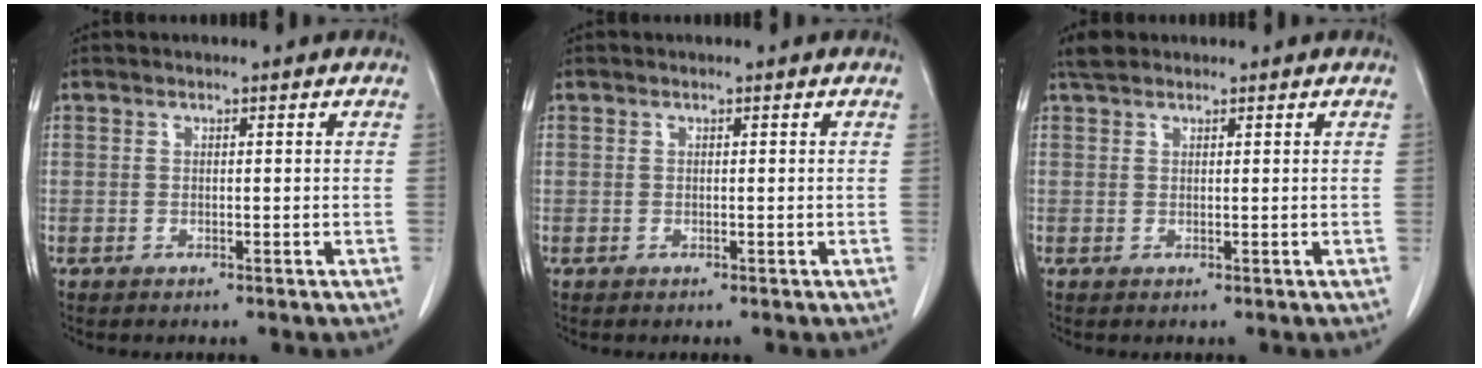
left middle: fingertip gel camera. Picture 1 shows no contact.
{"total": 0.0}
{"total": 1.9, "force": [1.6, 0.9, 0.5], "torque": [-0.011, 0.013, 0.027]}